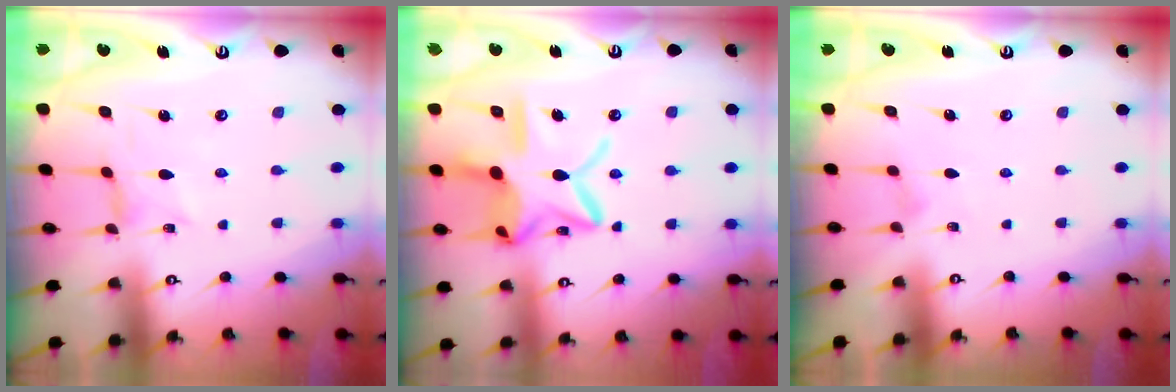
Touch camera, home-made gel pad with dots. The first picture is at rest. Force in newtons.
{"total": 17.4, "press": 17.3, "slide": 1.4}
{"total": 0.0}